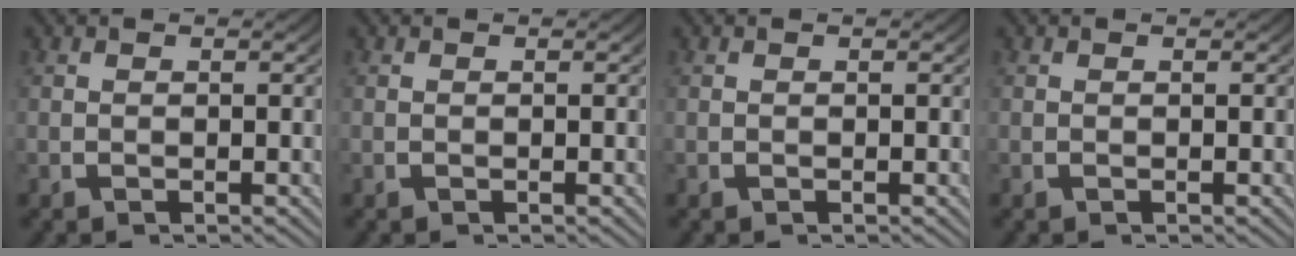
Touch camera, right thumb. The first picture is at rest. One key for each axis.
{"total": 0.0}
{"total": 0.0}
{"total": 0.0}